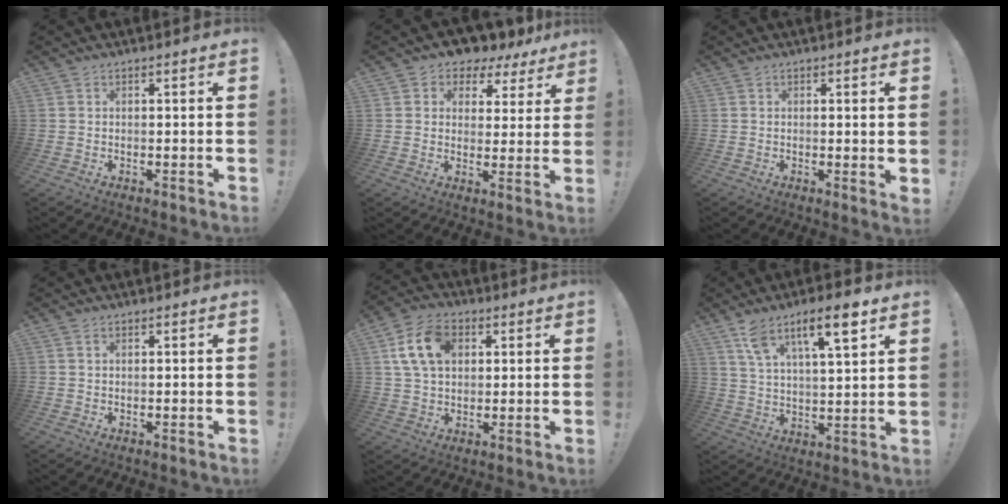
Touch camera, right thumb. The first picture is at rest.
{"total": 5.4, "force": [3.7, 3.8, 1.0], "torque": [-0.010, -0.038, 0.068]}
{"total": 1.5, "force": [0.6, -0.1, 1.3], "torque": [-0.018, -0.004, 0.008]}
{"total": 0.7, "force": [0.3, 0.3, 0.5], "torque": [-0.013, 0.004, 0.007]}
{"total": 13.2, "force": [4.0, 9.0, 8.8], "torque": [-0.160, 0.007, 0.078]}
{"total": 12.8, "force": [7.7, 3.2, 9.7], "torque": [-0.151, -0.033, 0.123]}